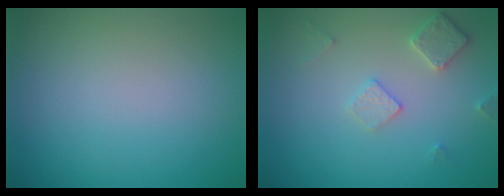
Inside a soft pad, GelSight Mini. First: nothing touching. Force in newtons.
{"total": 2.5, "press": 2.4, "slide": 0.4}